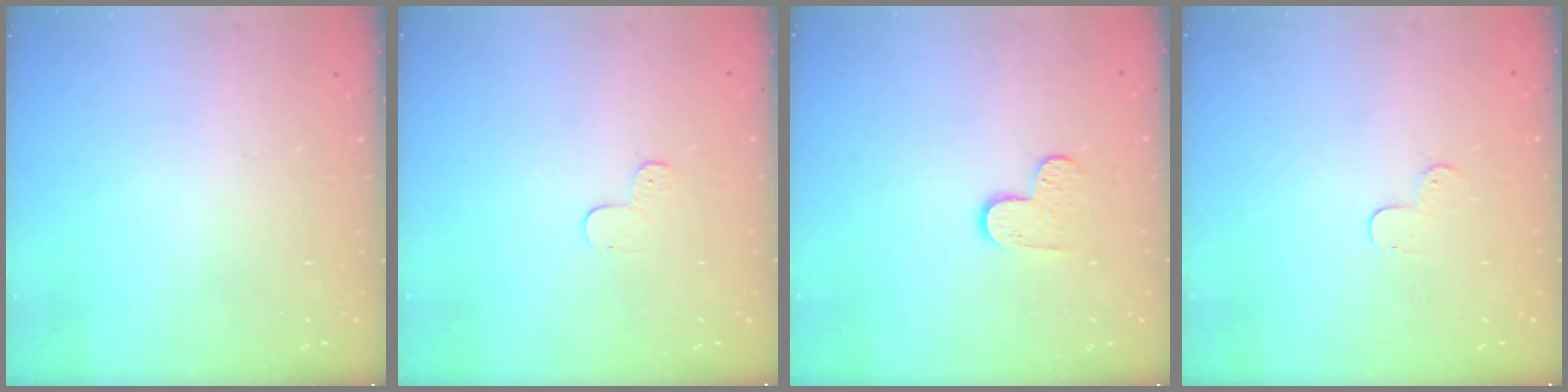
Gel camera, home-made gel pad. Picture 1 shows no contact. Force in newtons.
{"total": 3.9, "press": 3.9, "slide": 0.4}
{"total": 5.3, "press": 5.3, "slide": 0.5}
{"total": 3.3, "press": 3.3, "slide": 0.4}